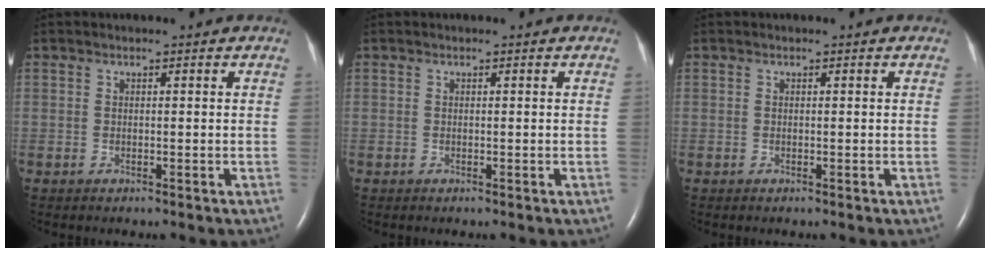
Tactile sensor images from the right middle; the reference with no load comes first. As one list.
[{"total": 0.0}, {"total": 0.0}]